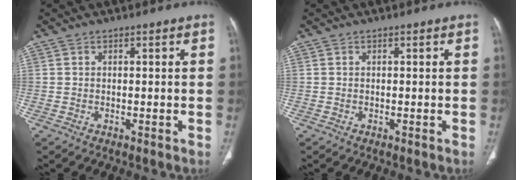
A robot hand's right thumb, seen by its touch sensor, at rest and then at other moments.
{"total": 0.0}